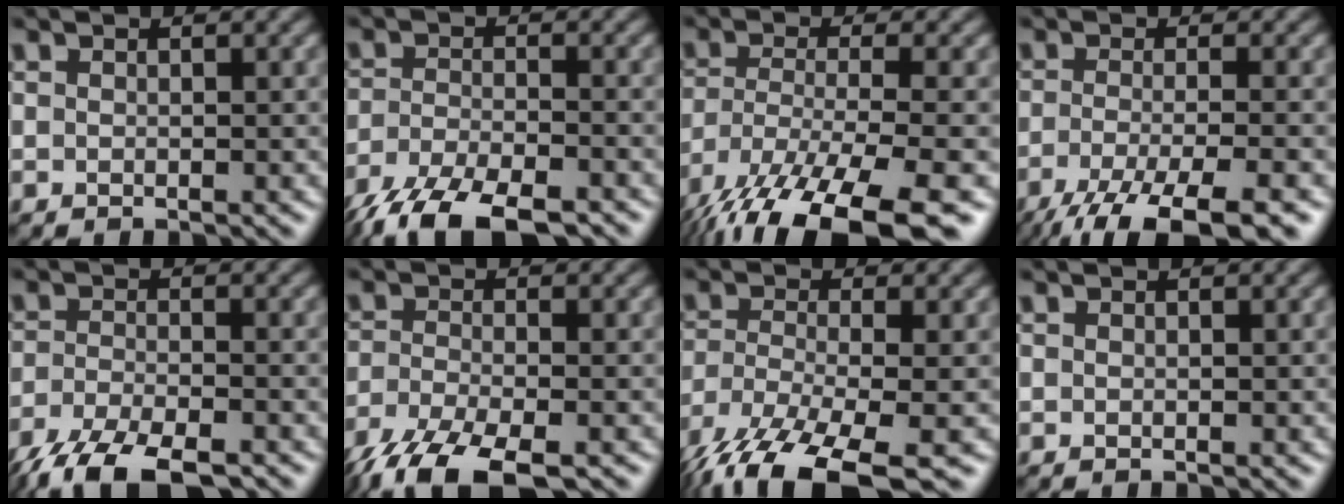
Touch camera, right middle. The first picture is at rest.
{"total": 10.6, "force": [-8.4, 3.6, 5.5], "torque": [-0.118, -0.047, -0.135]}
{"total": 13.1, "force": [-9.5, 3.4, 8.4], "torque": [-0.174, -0.026, -0.158]}
{"total": 8.7, "force": [-5.5, 2.4, 6.2], "torque": [-0.100, -0.020, -0.096]}
{"total": 9.0, "force": [-7.0, 2.8, 5.0], "torque": [-0.109, -0.041, -0.121]}
{"total": 9.1, "force": [-6.5, 3.0, 5.6], "torque": [-0.130, -0.044, -0.119]}
{"total": 9.7, "force": [-7.1, 2.4, 6.2], "torque": [-0.128, -0.018, -0.133]}
{"total": 0.0}